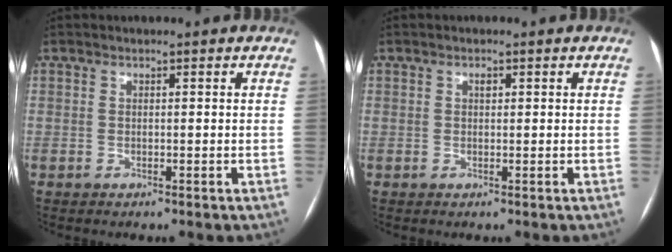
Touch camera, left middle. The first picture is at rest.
{"total": 0.7, "force": [0.3, 0.4, 0.5], "torque": [-0.011, 0.000, 0.005]}